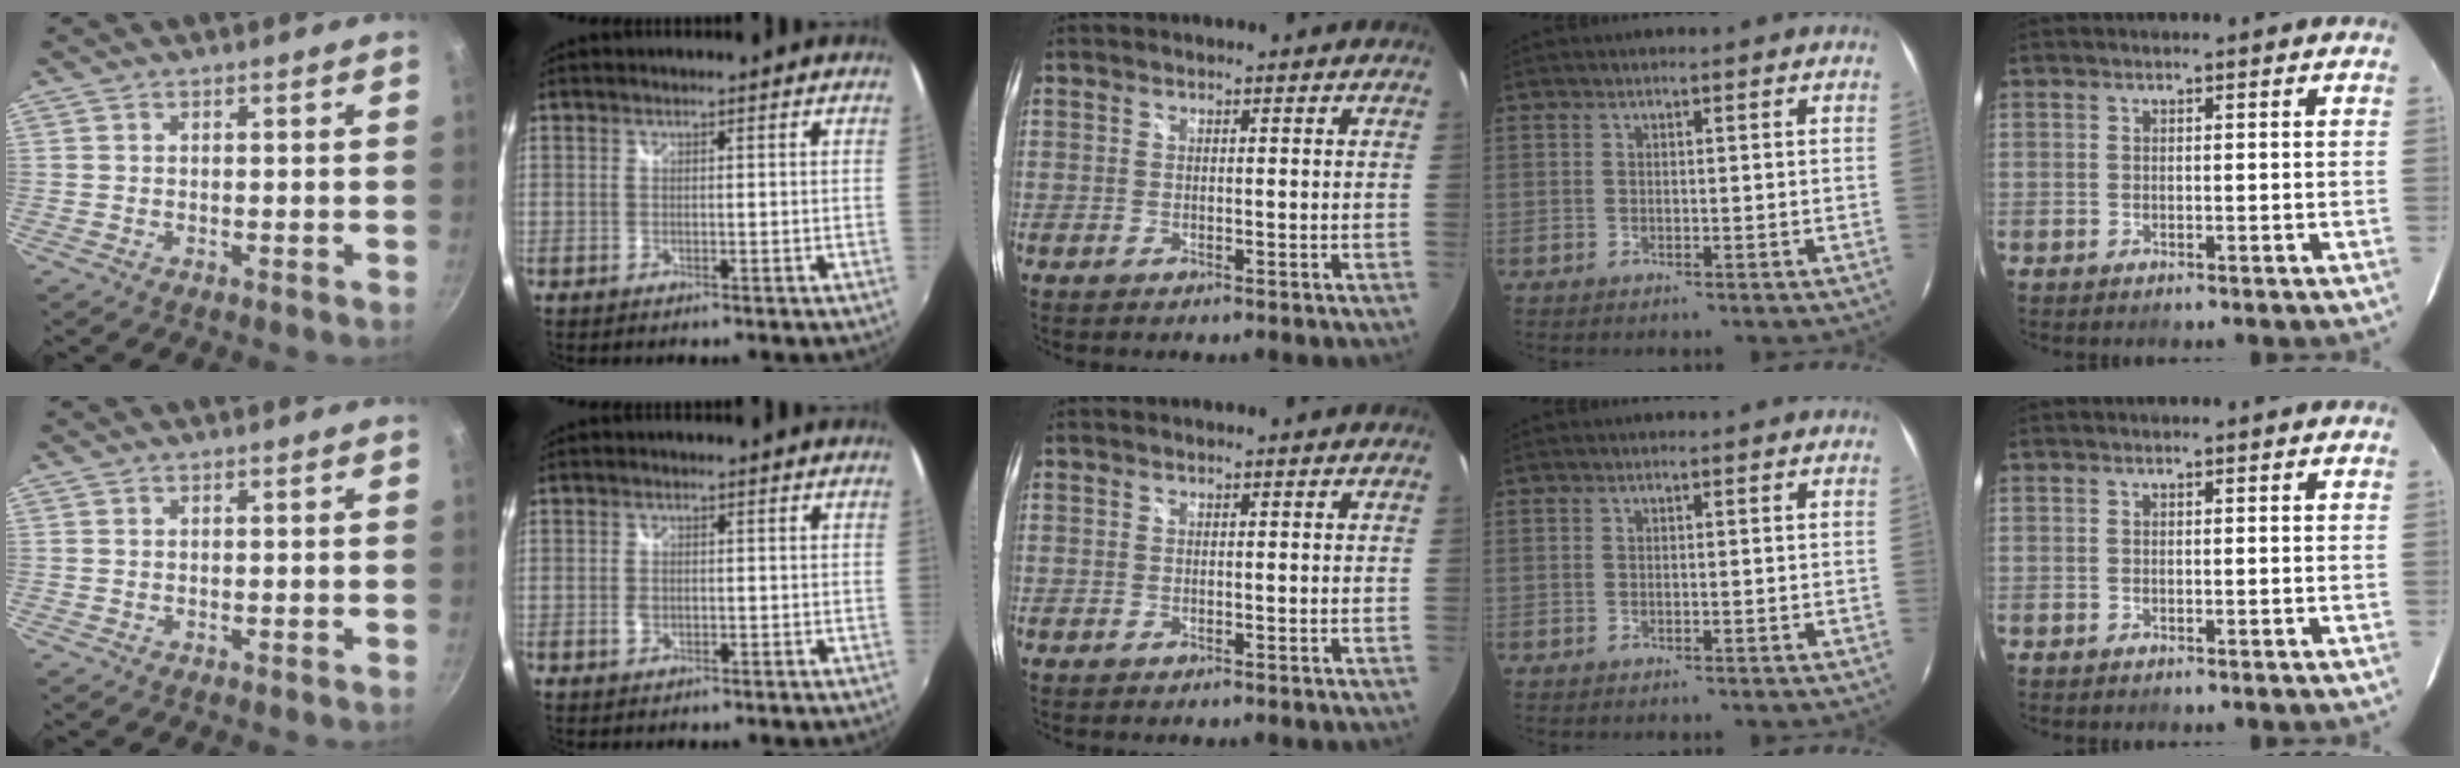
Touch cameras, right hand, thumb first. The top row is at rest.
{"index": {"total": 1.6, "force": [-0.4, 1.1, 1.0], "torque": [-0.020, 0.000, -0.009]}}